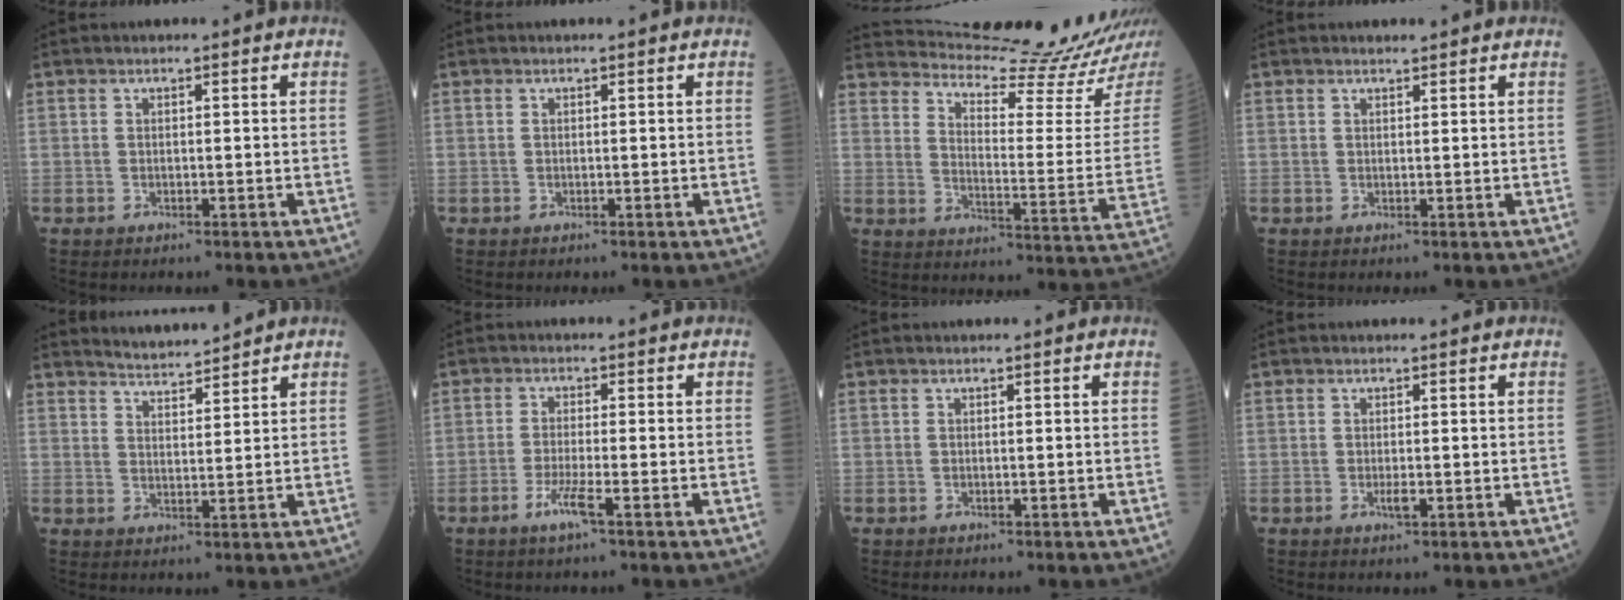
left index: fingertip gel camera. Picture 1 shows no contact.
{"total": 0.0}
{"total": 19.2, "force": [18.5, -2.0, 5.0], "torque": [-0.093, -0.118, 0.244]}
{"total": 0.9, "force": [0.9, 0.1, 0.2], "torque": [-0.015, 0.002, 0.016]}
{"total": 4.3, "force": [4.3, -0.1, 0.3], "torque": [-0.015, 0.005, 0.077]}
{"total": 3.3, "force": [-1.8, -0.3, 2.7], "torque": [-0.061, -0.007, -0.040]}
{"total": 0.0}
{"total": 1.1, "force": [-0.2, 0.2, 1.1], "torque": [-0.020, -0.002, -0.001]}